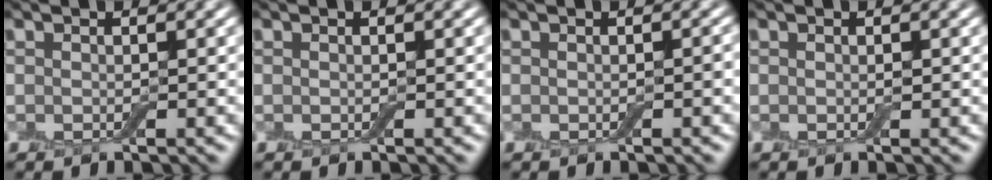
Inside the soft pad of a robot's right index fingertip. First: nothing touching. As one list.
[{"total": 0.0}, {"total": 0.5, "force": [-0.2, 0.1, 0.5], "torque": [-0.008, 0.004, 0.000]}, {"total": 0.0}]